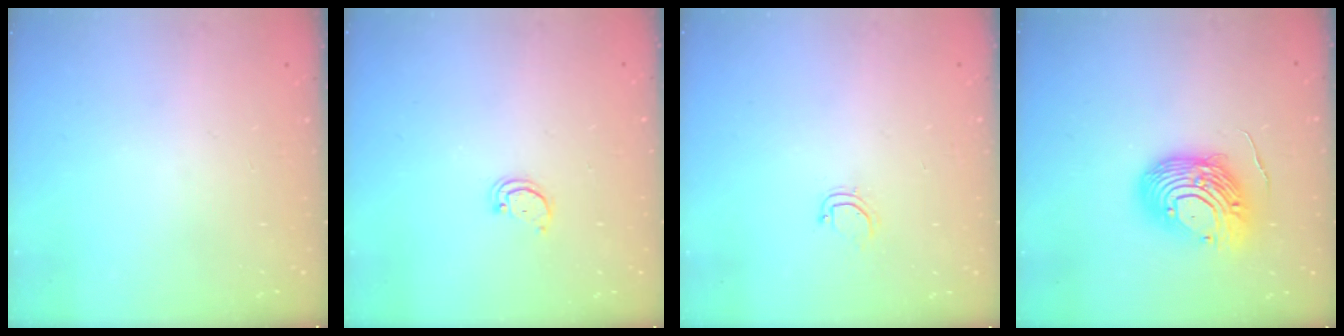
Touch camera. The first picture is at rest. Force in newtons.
{"total": 2.1, "press": 2.1, "slide": 0.2}
{"total": 4.6, "press": 4.6, "slide": 0.4}
{"total": 14.3, "press": 14.2, "slide": 1.4}